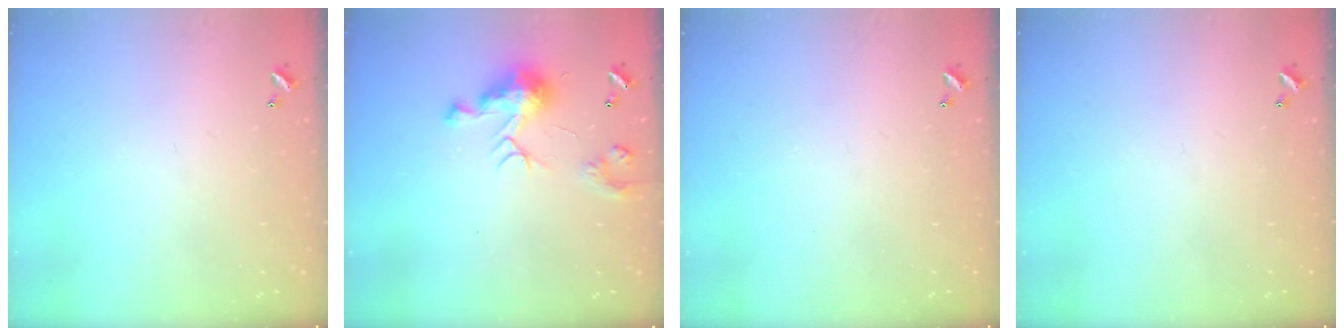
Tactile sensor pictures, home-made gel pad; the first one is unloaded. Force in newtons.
{"total": 9.4, "press": 9.4, "slide": 0.8}
{"total": 0.0}
{"total": 0.0}